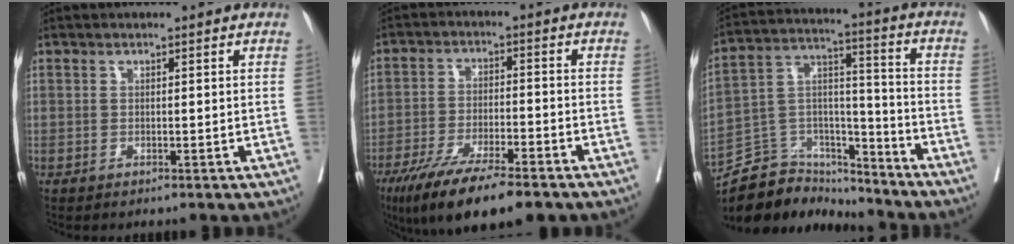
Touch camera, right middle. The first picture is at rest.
{"total": 13.8, "force": [-9.7, 2.7, 9.5], "torque": [-0.163, -0.033, -0.161]}
{"total": 15.6, "force": [-14.5, 5.3, 2.1], "torque": [-0.037, 0.056, -0.245]}